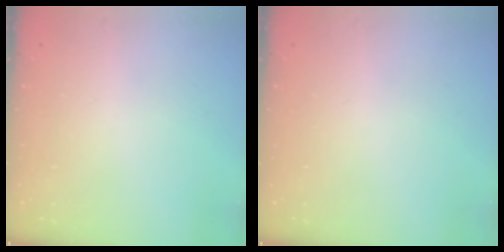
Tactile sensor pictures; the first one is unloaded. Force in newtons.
{"total": 0.0}